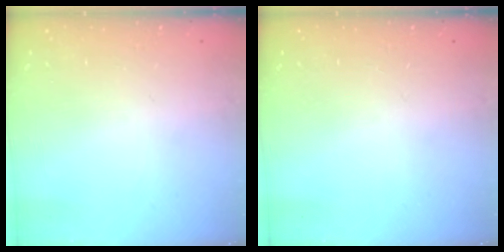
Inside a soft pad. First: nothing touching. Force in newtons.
{"total": 0.0}